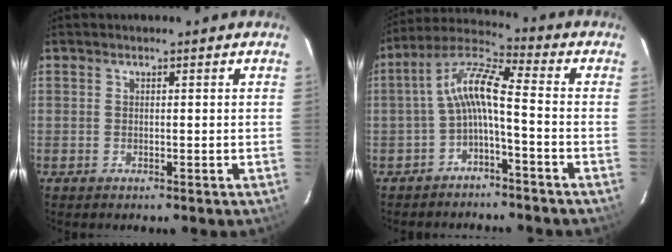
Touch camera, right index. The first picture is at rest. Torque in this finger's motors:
{"motor_torque": [0.99, -0.47, 0.61, 0.18]}